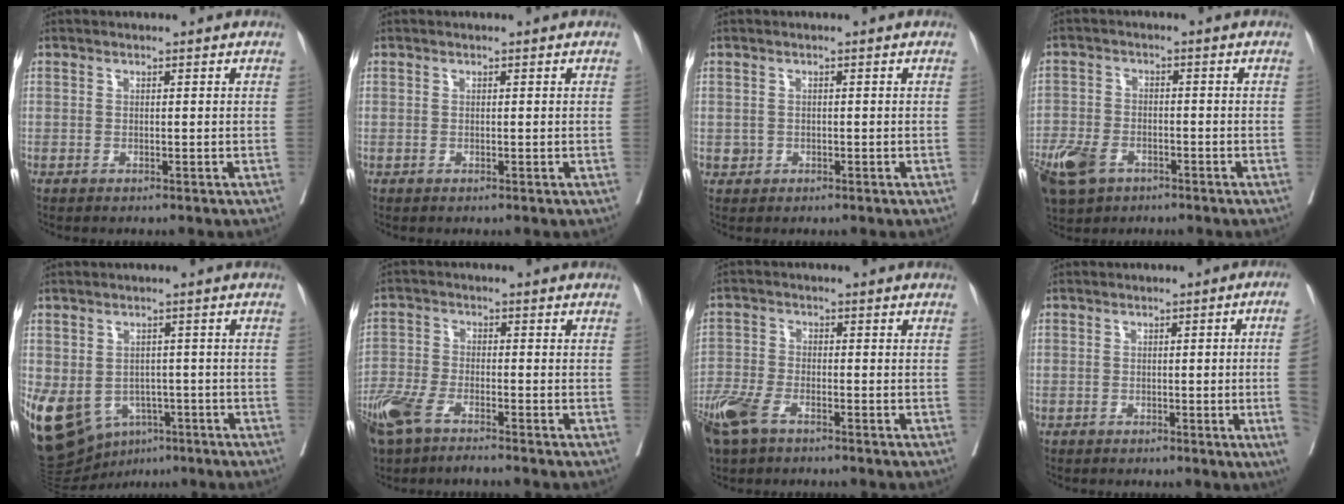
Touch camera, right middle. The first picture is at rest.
{"total": 0.0}
{"total": 1.1, "force": [-0.2, 1.1, 0.1], "torque": [0.002, 0.004, -0.002]}
{"total": 10.8, "force": [-6.2, 6.6, 5.9], "torque": [-0.142, -0.007, -0.107]}
{"total": 13.5, "force": [-5.9, 9.9, 7.0], "torque": [-0.155, 0.007, -0.080]}
{"total": 7.8, "force": [-5.7, 2.2, 4.8], "torque": [-0.107, -0.012, -0.116]}
{"total": 7.9, "force": [-5.3, 3.1, 4.9], "torque": [-0.112, -0.012, -0.103]}
{"total": 8.4, "force": [-1.3, -2.0, 8.1], "torque": [-0.083, -0.013, -0.019]}